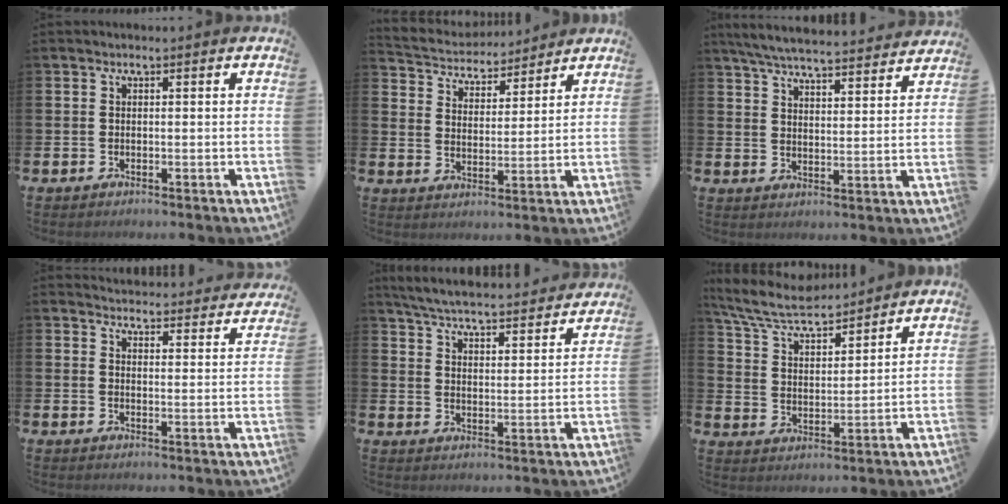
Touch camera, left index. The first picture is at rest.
{"total": 4.7, "force": [4.5, 1.4, -0.1], "torque": [-0.025, -0.034, 0.075]}
{"total": 6.3, "force": [6.1, 0.5, 1.5], "torque": [-0.046, -0.043, 0.107]}
{"total": 4.4, "force": [4.4, 0.5, 0.1], "torque": [-0.011, -0.036, 0.077]}
{"total": 5.8, "force": [5.7, 0.3, 1.1], "torque": [-0.047, -0.043, 0.098]}
{"total": 7.5, "force": [6.8, 1.5, 2.6], "torque": [-0.081, -0.039, 0.120]}